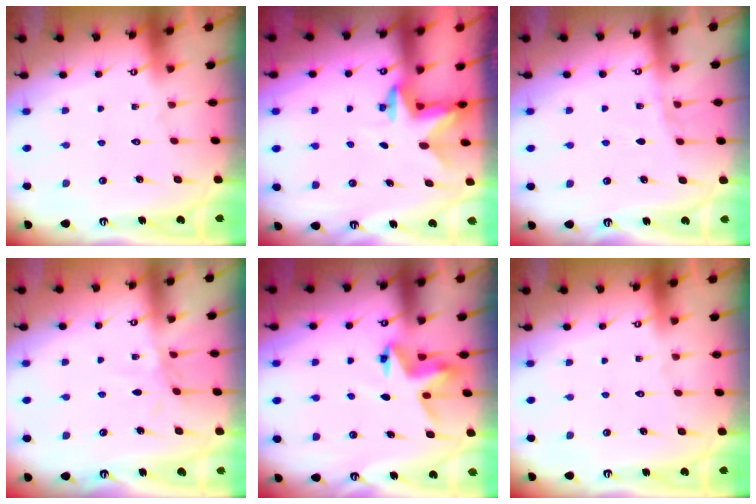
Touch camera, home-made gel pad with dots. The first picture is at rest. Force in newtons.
{"total": 2.4, "press": 2.3, "slide": 0.4}
{"total": 4.1, "press": 4.1, "slide": 0.5}
{"total": 3.3, "press": 3.2, "slide": 0.5}
{"total": 4.3, "press": 4.3, "slide": 0.1}
{"total": 0.0}